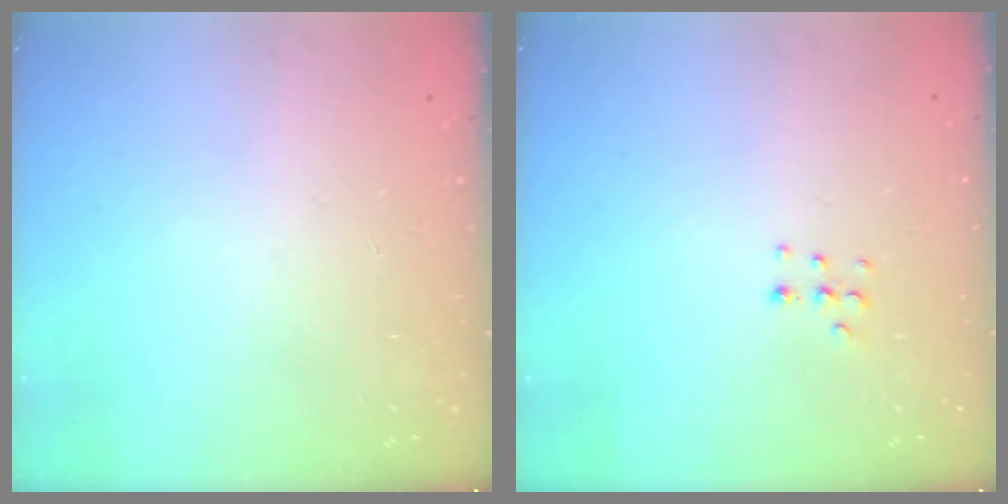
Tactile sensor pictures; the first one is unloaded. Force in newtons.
{"total": 3.9, "press": 3.8, "slide": 1.0}